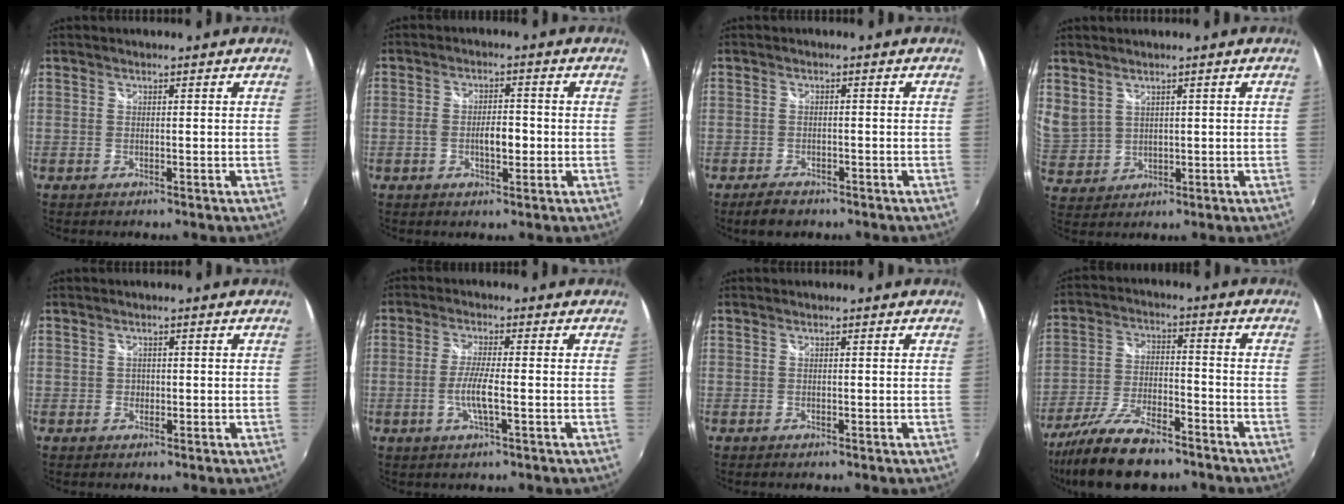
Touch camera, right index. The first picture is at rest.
{"total": 5.1, "force": [-1.3, 2.1, 4.4], "torque": [-0.081, 0.003, -0.022]}
{"total": 3.4, "force": [-2.6, 1.7, 1.4], "torque": [-0.035, -0.004, -0.041]}
{"total": 8.2, "force": [4.7, 6.0, 2.9], "torque": [-0.076, 0.012, 0.115]}
{"total": 1.0, "force": [-0.2, 1.0, 0.1], "torque": [0.000, -0.002, -0.002]}
{"total": 4.9, "force": [-1.4, 0.1, 4.7], "torque": [-0.094, -0.006, -0.028]}
{"total": 0.0}
{"total": 15.3, "force": [-12.0, 4.6, 8.4], "torque": [-0.182, -0.030, -0.213]}